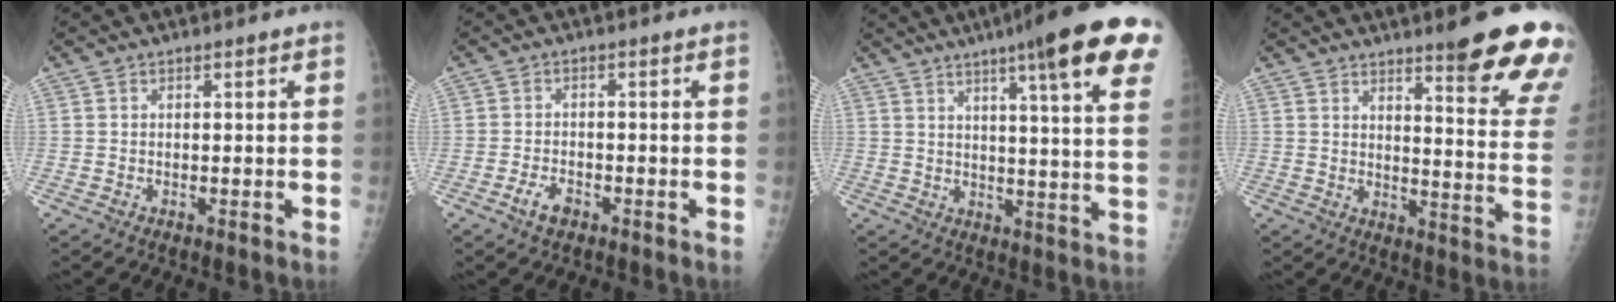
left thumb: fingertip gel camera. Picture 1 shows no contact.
{"total": 3.2, "force": [-2.0, 1.7, 1.9], "torque": [-0.038, 0.012, -0.034]}
{"total": 19.9, "force": [11.4, 2.1, 16.2], "torque": [-0.208, -0.029, 0.135]}
{"total": 17.3, "force": [11.5, 2.4, 12.6], "torque": [-0.130, -0.071, 0.145]}